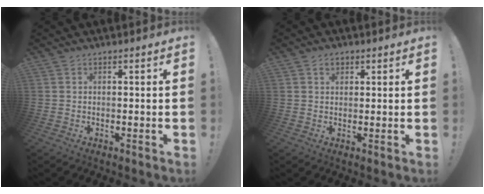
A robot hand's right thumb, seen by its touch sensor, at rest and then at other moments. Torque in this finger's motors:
{"motor_torque": [0.32, 0.71, 0.58, -0.01, -0.01]}